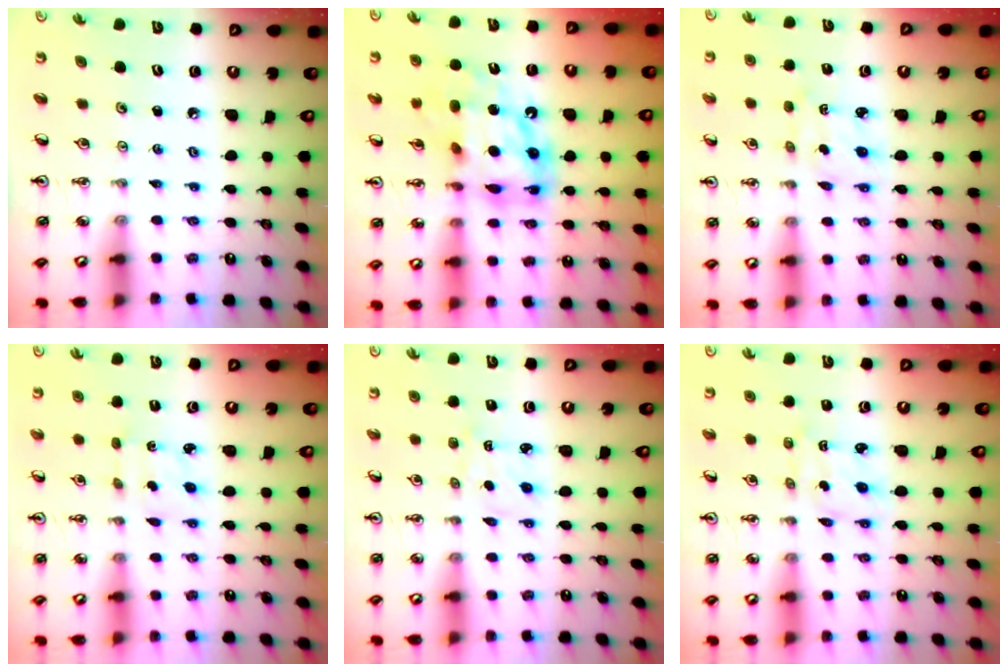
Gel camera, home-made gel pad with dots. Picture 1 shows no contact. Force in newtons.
{"total": 14.7, "press": 14.7, "slide": 1.3}
{"total": 2.0, "press": 1.9, "slide": 0.5}
{"total": 2.1, "press": 2.0, "slide": 0.6}
{"total": 2.9, "press": 2.9, "slide": 0.4}
{"total": 1.9, "press": 1.9, "slide": 0.4}